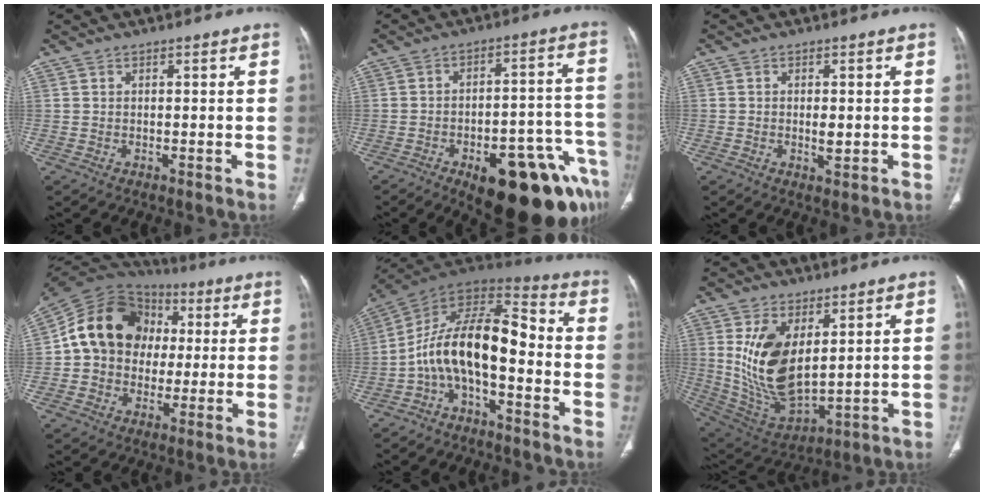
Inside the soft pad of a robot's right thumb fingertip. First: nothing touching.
{"total": 22.6, "force": [-12.2, 8.9, 16.9], "torque": [-0.146, 0.077, -0.157]}
{"total": 2.3, "force": [-0.2, 1.2, 2.0], "torque": [-0.031, -0.003, -0.001]}
{"total": 17.6, "force": [1.7, 14.5, 9.8], "torque": [-0.145, 0.033, 0.025]}
{"total": 15.2, "force": [-3.7, 7.1, 12.9], "torque": [-0.210, 0.087, -0.074]}
{"total": 15.4, "force": [4.1, 8.4, 12.3], "torque": [-0.223, -0.024, 0.103]}